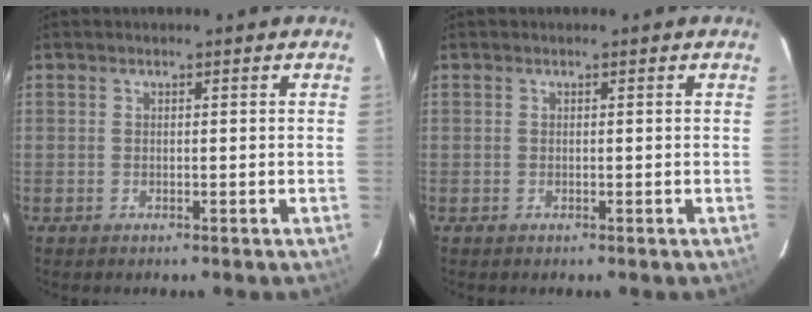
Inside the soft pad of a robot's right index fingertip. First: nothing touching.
{"total": 0.0}